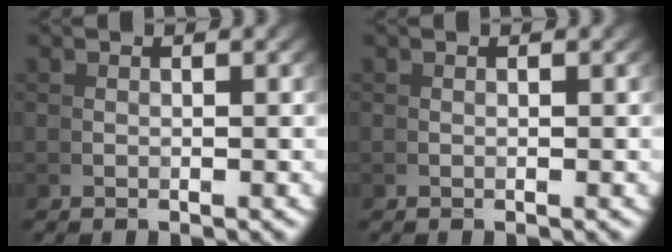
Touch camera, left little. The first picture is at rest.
{"total": 0.0}